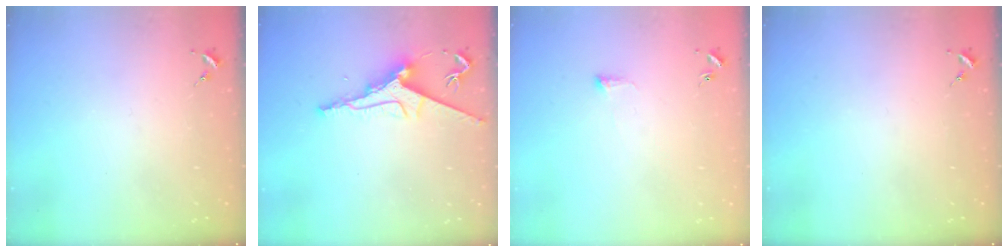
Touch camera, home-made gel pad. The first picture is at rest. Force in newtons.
{"total": 9.2, "press": 9.2, "slide": 0.3}
{"total": 2.5, "press": 2.4, "slide": 0.5}
{"total": 0.0}